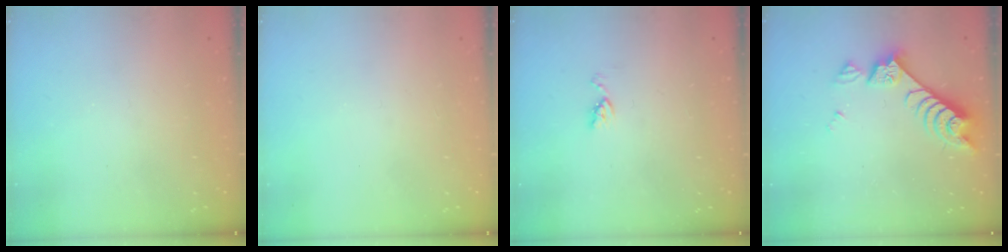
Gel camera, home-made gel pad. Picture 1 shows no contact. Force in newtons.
{"total": 0.0}
{"total": 4.0, "press": 4.0, "slide": 0.6}
{"total": 8.3, "press": 8.2, "slide": 1.3}